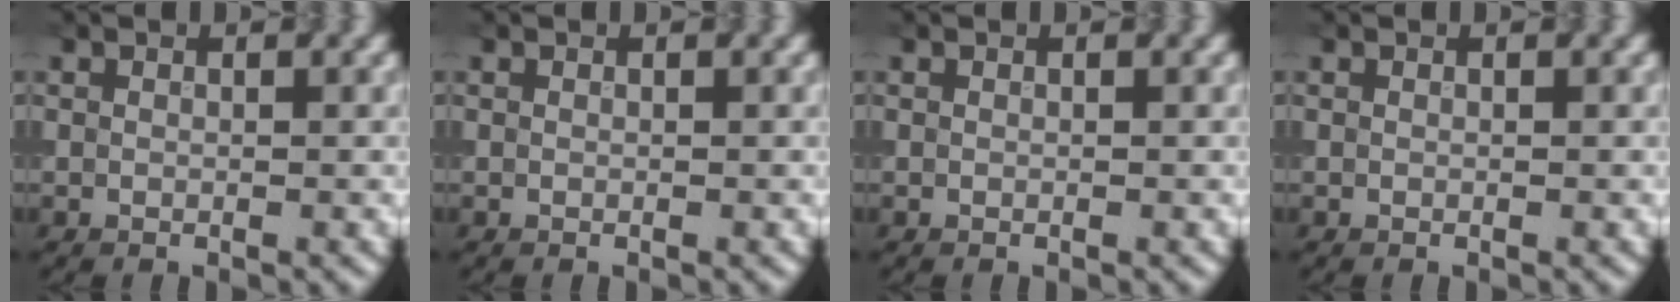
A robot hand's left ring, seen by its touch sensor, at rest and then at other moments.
{"total": 0.0}
{"total": 0.0}
{"total": 0.0}